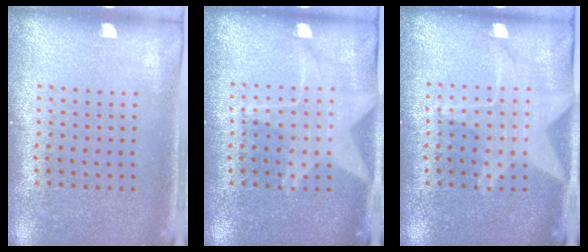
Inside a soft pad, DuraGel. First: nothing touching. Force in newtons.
{"total": 1.5, "press": 1.5, "slide": 0.4}
{"total": 1.5, "press": 1.5, "slide": 0.4}